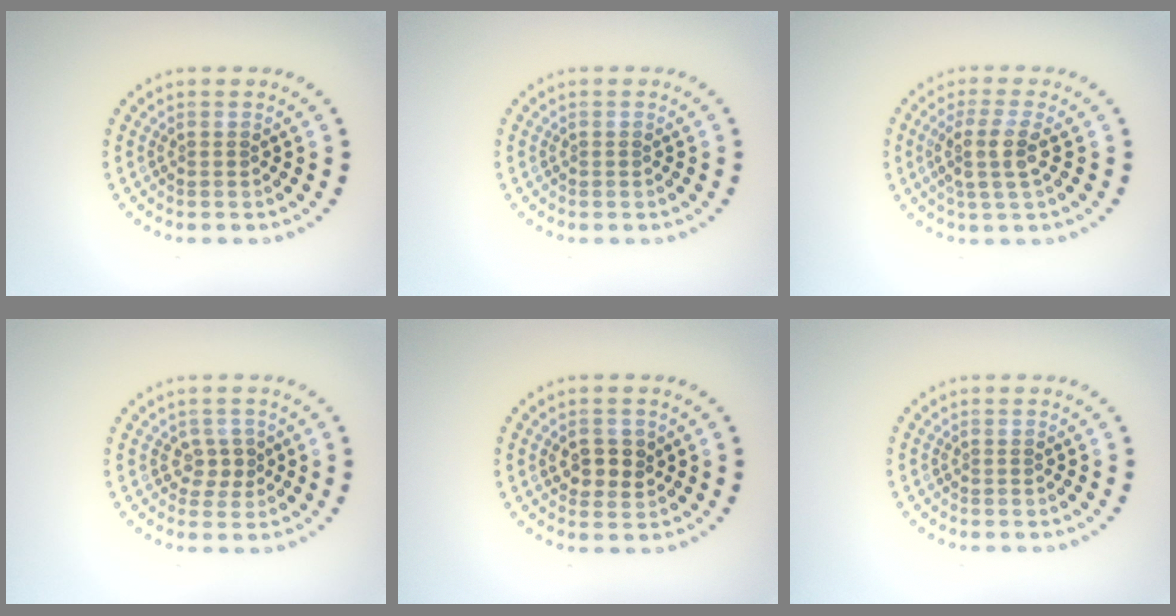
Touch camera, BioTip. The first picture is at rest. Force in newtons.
{"total": 0.0}
{"total": 3.1, "press": 2.5, "slide": 1.9}
{"total": 1.7, "press": 1.5, "slide": 0.8}
{"total": 2.5, "press": 2.4, "slide": 0.6}
{"total": 0.0}